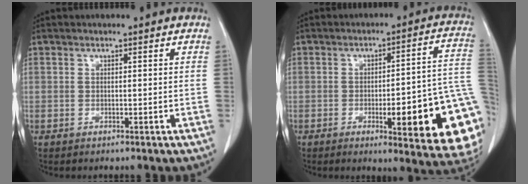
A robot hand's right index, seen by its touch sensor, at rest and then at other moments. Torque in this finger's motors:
{"motor_torque": [1.55, -0.59, 0.39, 0.07]}